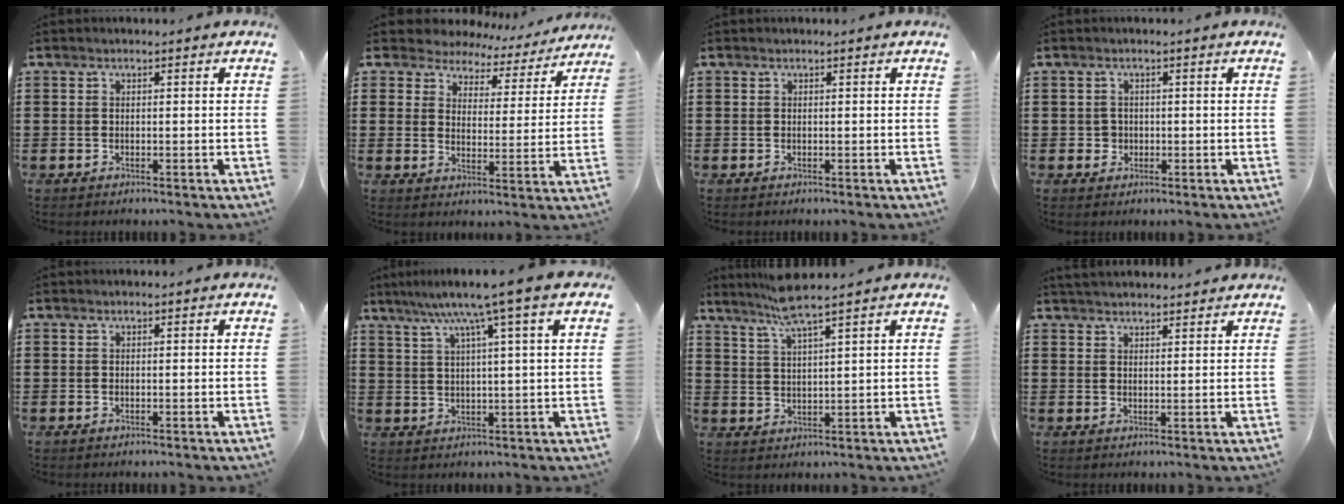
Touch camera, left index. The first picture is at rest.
{"total": 4.7, "force": [4.3, 1.7, 0.0], "torque": [-0.030, -0.025, 0.073]}
{"total": 0.0}
{"total": 1.5, "force": [-0.1, 1.5, 0.4], "torque": [-0.014, 0.006, -0.005]}
{"total": 0.0}
{"total": 8.0, "force": [4.5, -0.4, 6.6], "torque": [-0.141, -0.014, 0.071]}
{"total": 5.9, "force": [4.9, -0.5, 3.3], "torque": [-0.078, -0.010, 0.086]}
{"total": 2.5, "force": [2.5, 0.0, 0.1], "torque": [-0.009, 0.000, 0.049]}